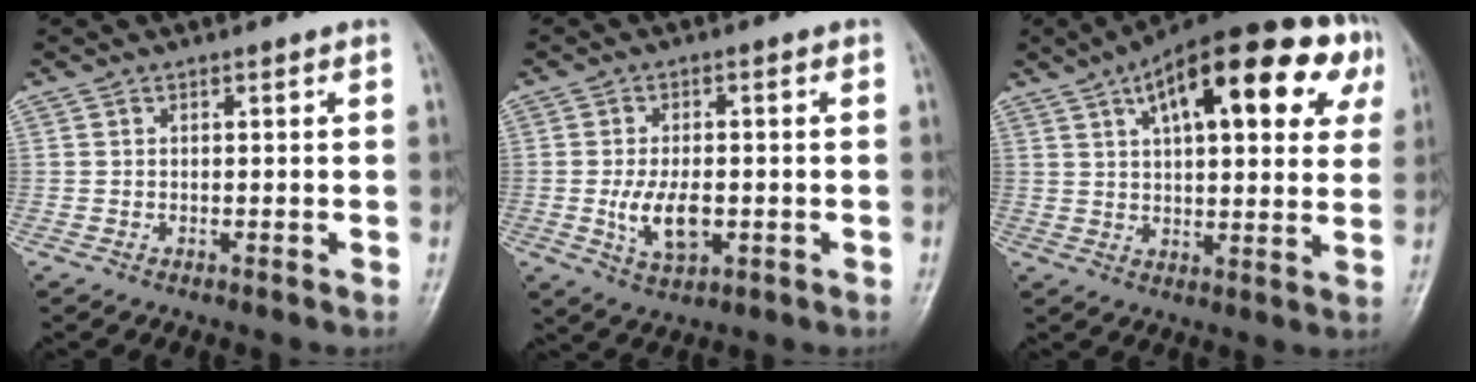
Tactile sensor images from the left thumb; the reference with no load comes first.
{"total": 7.2, "force": [-1.3, 3.8, 6.0], "torque": [-0.109, -0.003, -0.017]}
{"total": 24.5, "force": [10.2, 9.9, 19.9], "torque": [-0.261, 0.022, 0.141]}